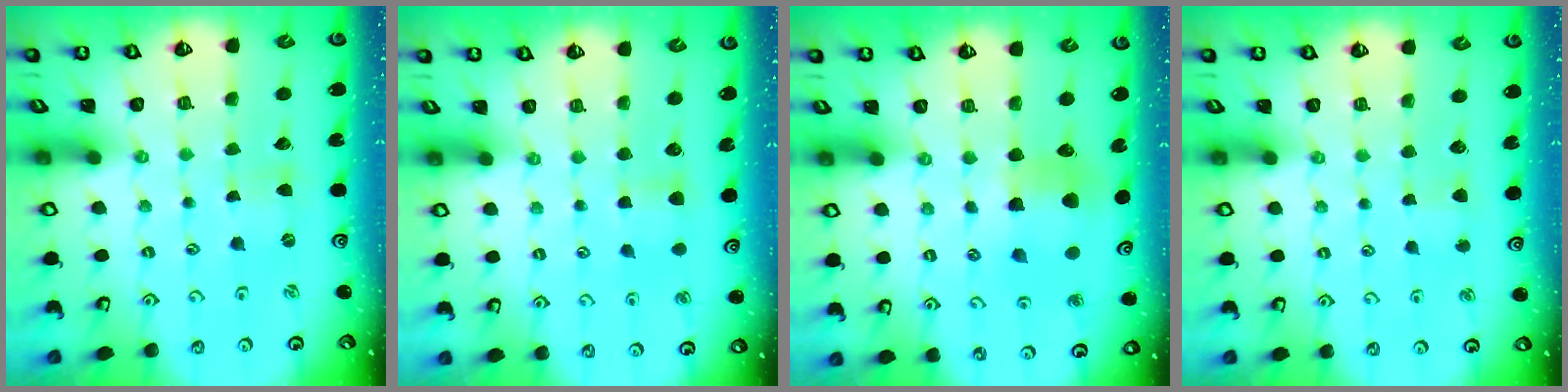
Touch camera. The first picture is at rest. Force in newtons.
{"total": 5.7, "press": 5.7, "slide": 0.8}
{"total": 8.0, "press": 8.0, "slide": 0.6}
{"total": 2.1, "press": 2.0, "slide": 0.4}